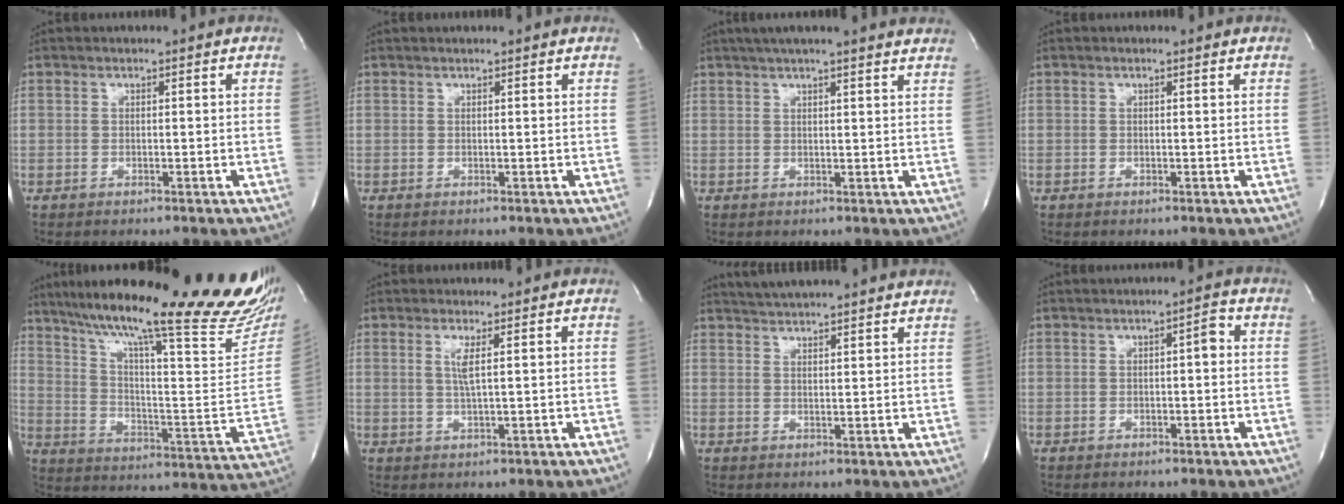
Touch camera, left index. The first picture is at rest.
{"total": 1.6, "force": [1.5, -0.1, 0.5], "torque": [-0.011, 0.009, 0.017]}
{"total": 14.3, "force": [12.6, 0.6, 6.7], "torque": [-0.104, 0.028, 0.153]}
{"total": 0.0}
{"total": 31.5, "force": [25.6, 2.5, 18.3], "torque": [-0.255, -0.072, 0.344]}
{"total": 2.3, "force": [0.6, -0.2, 2.2], "torque": [-0.052, -0.010, 0.014]}
{"total": 12.6, "force": [11.7, 0.8, 4.5], "torque": [-0.077, 0.023, 0.159]}
{"total": 1.7, "force": [0.0, 0.4, 1.6], "torque": [-0.023, 0.002, -0.002]}